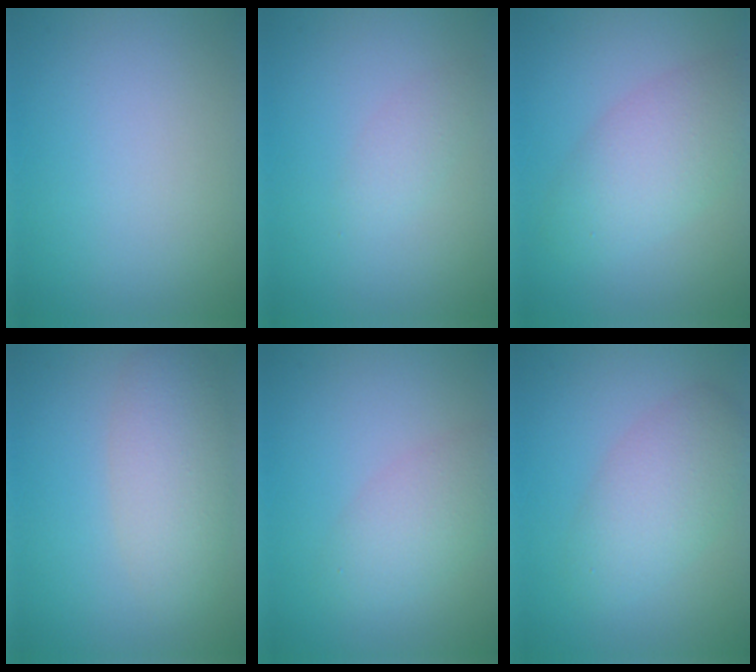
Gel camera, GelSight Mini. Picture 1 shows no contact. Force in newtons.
{"total": 1.4, "press": 1.4, "slide": 0.0}
{"total": 4.6, "press": 4.6, "slide": 0.1}
{"total": 4.5, "press": 4.5, "slide": 0.2}
{"total": 3.2, "press": 3.2, "slide": 0.1}
{"total": 4.5, "press": 4.5, "slide": 0.1}